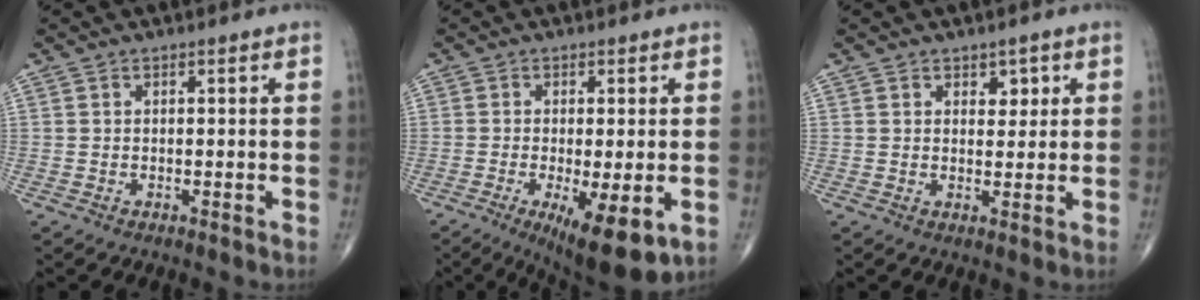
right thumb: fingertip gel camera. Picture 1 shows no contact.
{"total": 11.1, "force": [-3.8, 3.4, 9.8], "torque": [-0.153, -0.021, -0.053]}
{"total": 2.9, "force": [1.4, 2.0, 1.5], "torque": [0.002, -0.007, 0.019]}